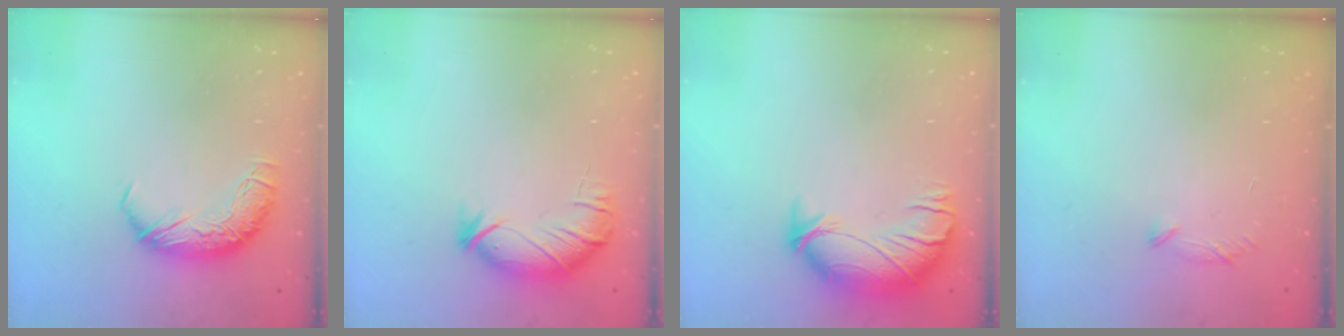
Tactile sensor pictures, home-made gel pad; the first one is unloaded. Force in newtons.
{"total": 3.0, "press": 2.5, "slide": 1.7}
{"total": 3.8, "press": 3.1, "slide": 2.2}
{"total": 7.3, "press": 7.3, "slide": 0.6}